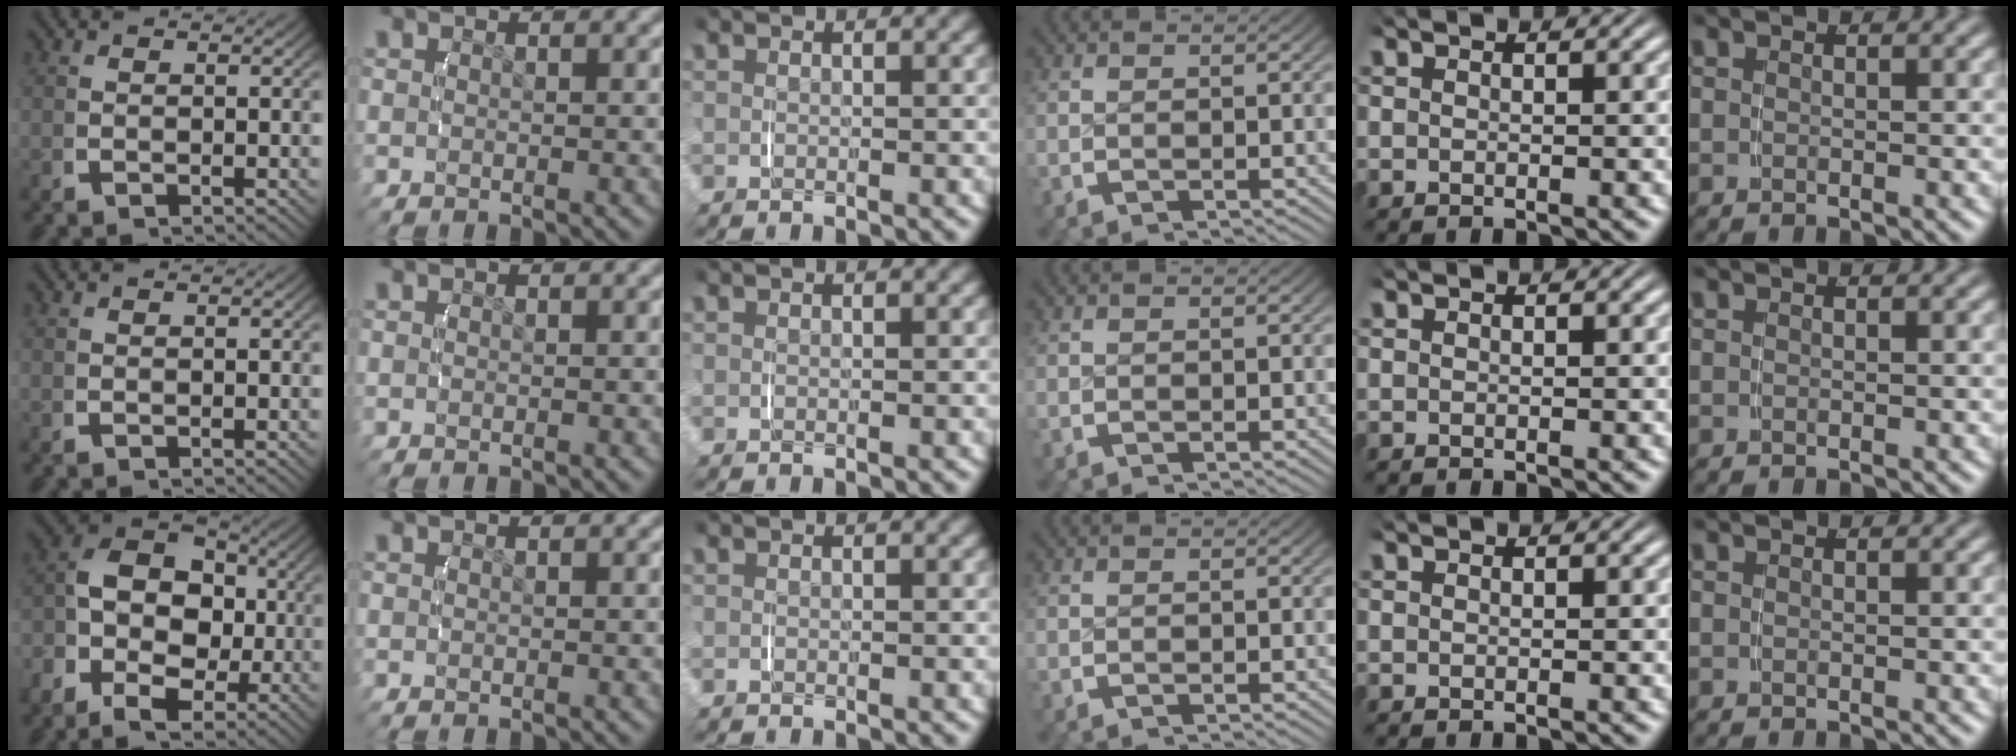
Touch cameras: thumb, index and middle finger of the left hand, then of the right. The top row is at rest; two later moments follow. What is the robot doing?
{"motion": "lift_and_place", "object": "backpack"}